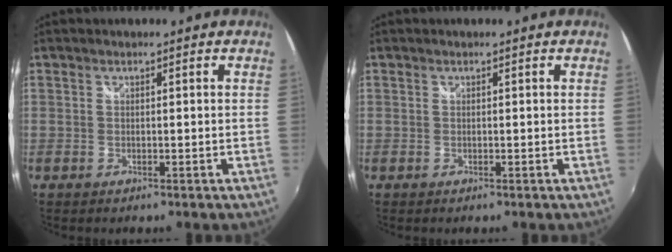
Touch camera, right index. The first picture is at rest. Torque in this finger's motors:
{"motor_torque": [-0.01, 0.01, 0.00, 0.00]}